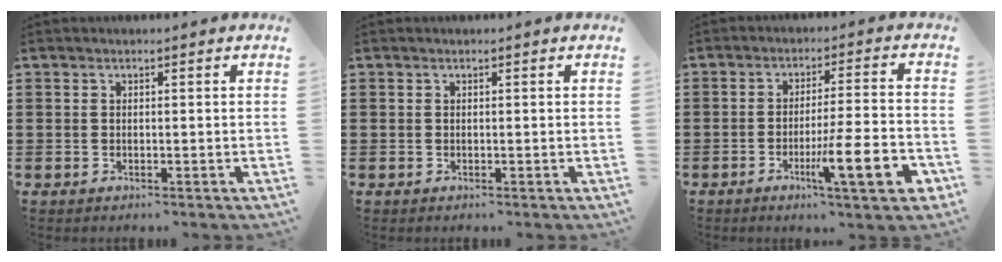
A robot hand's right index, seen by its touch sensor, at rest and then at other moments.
{"total": 0.0}
{"total": 10.5, "force": [-4.2, 1.4, 9.6], "torque": [-0.154, -0.005, -0.072]}